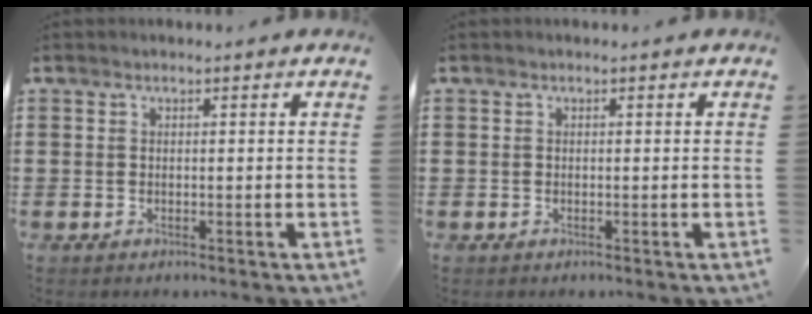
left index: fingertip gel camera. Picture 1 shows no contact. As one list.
[{"total": 0.0}]